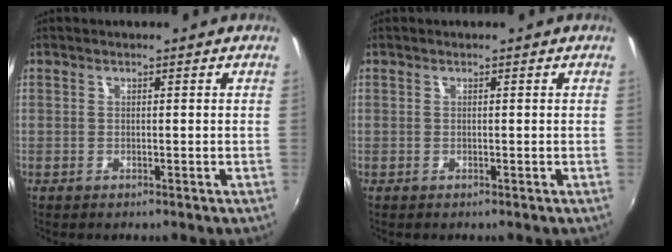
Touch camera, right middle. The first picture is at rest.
{"total": 0.0}